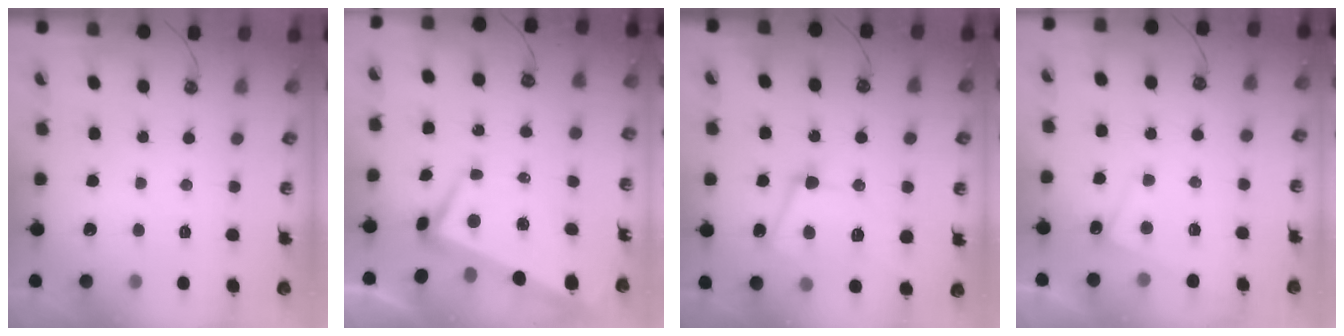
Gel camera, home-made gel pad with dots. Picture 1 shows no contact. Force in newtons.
{"total": 2.0, "press": 1.6, "slide": 1.2}
{"total": 6.5, "press": 6.4, "slide": 1.4}
{"total": 4.4, "press": 4.4, "slide": 0.4}